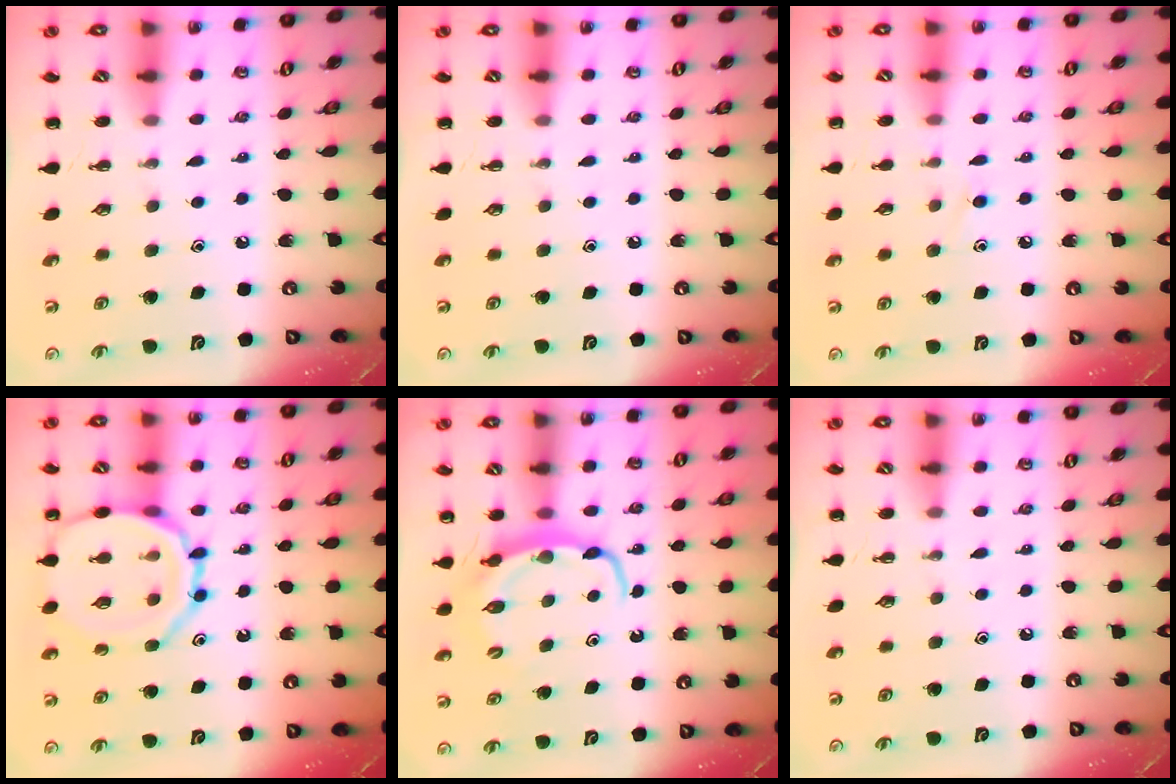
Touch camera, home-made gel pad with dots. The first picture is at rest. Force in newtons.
{"total": 0.0}
{"total": 7.1, "press": 6.7, "slide": 2.4}
{"total": 14.6, "press": 14.6, "slide": 1.6}
{"total": 5.9, "press": 5.9, "slide": 0.4}
{"total": 0.0}